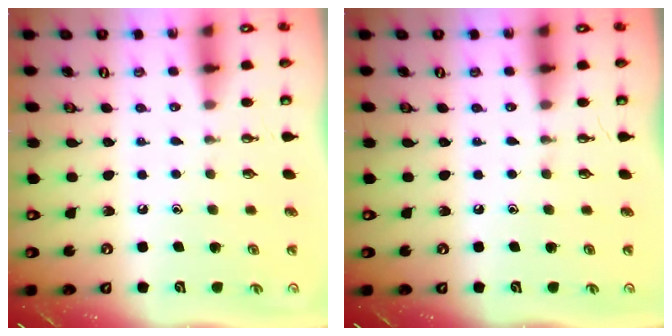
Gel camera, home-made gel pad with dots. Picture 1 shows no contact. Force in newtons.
{"total": 0.0}